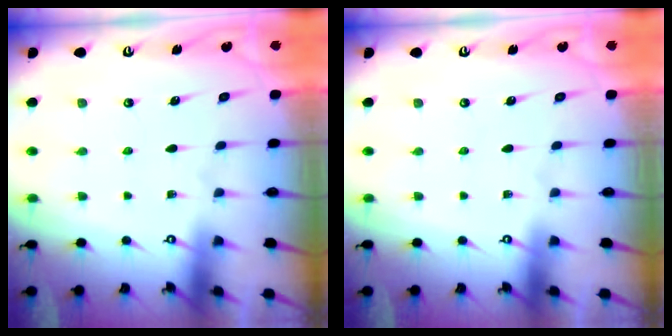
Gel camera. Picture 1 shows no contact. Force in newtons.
{"total": 0.0}